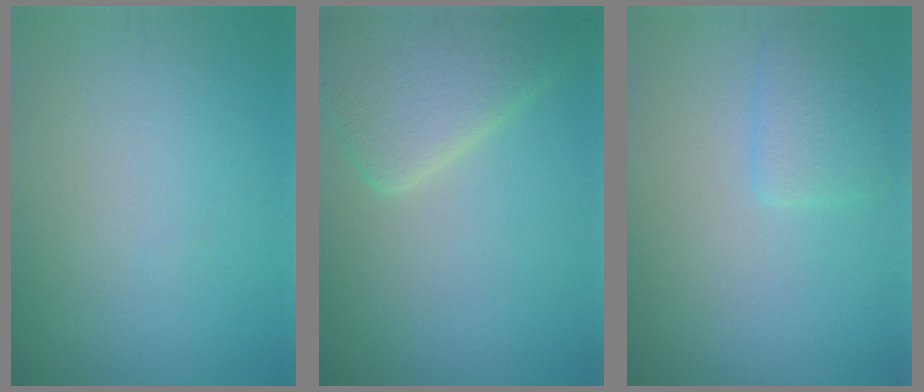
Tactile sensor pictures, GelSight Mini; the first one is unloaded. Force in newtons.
{"total": 6.1, "press": 6.1, "slide": 0.4}
{"total": 2.3, "press": 2.3, "slide": 0.1}